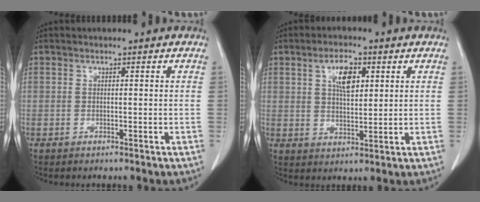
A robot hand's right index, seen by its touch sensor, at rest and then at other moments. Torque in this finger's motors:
{"motor_torque": [0.23, 0.22, 0.35, 0.05]}